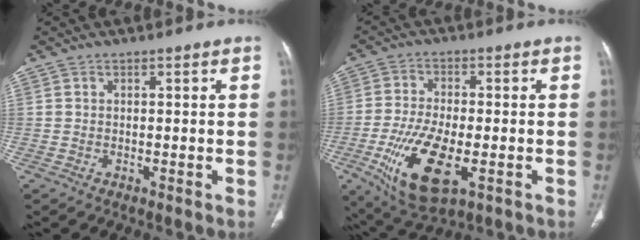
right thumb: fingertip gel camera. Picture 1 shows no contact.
{"total": 14.2, "force": [-4.7, 6.1, 12.0], "torque": [-0.232, -0.007, -0.075]}